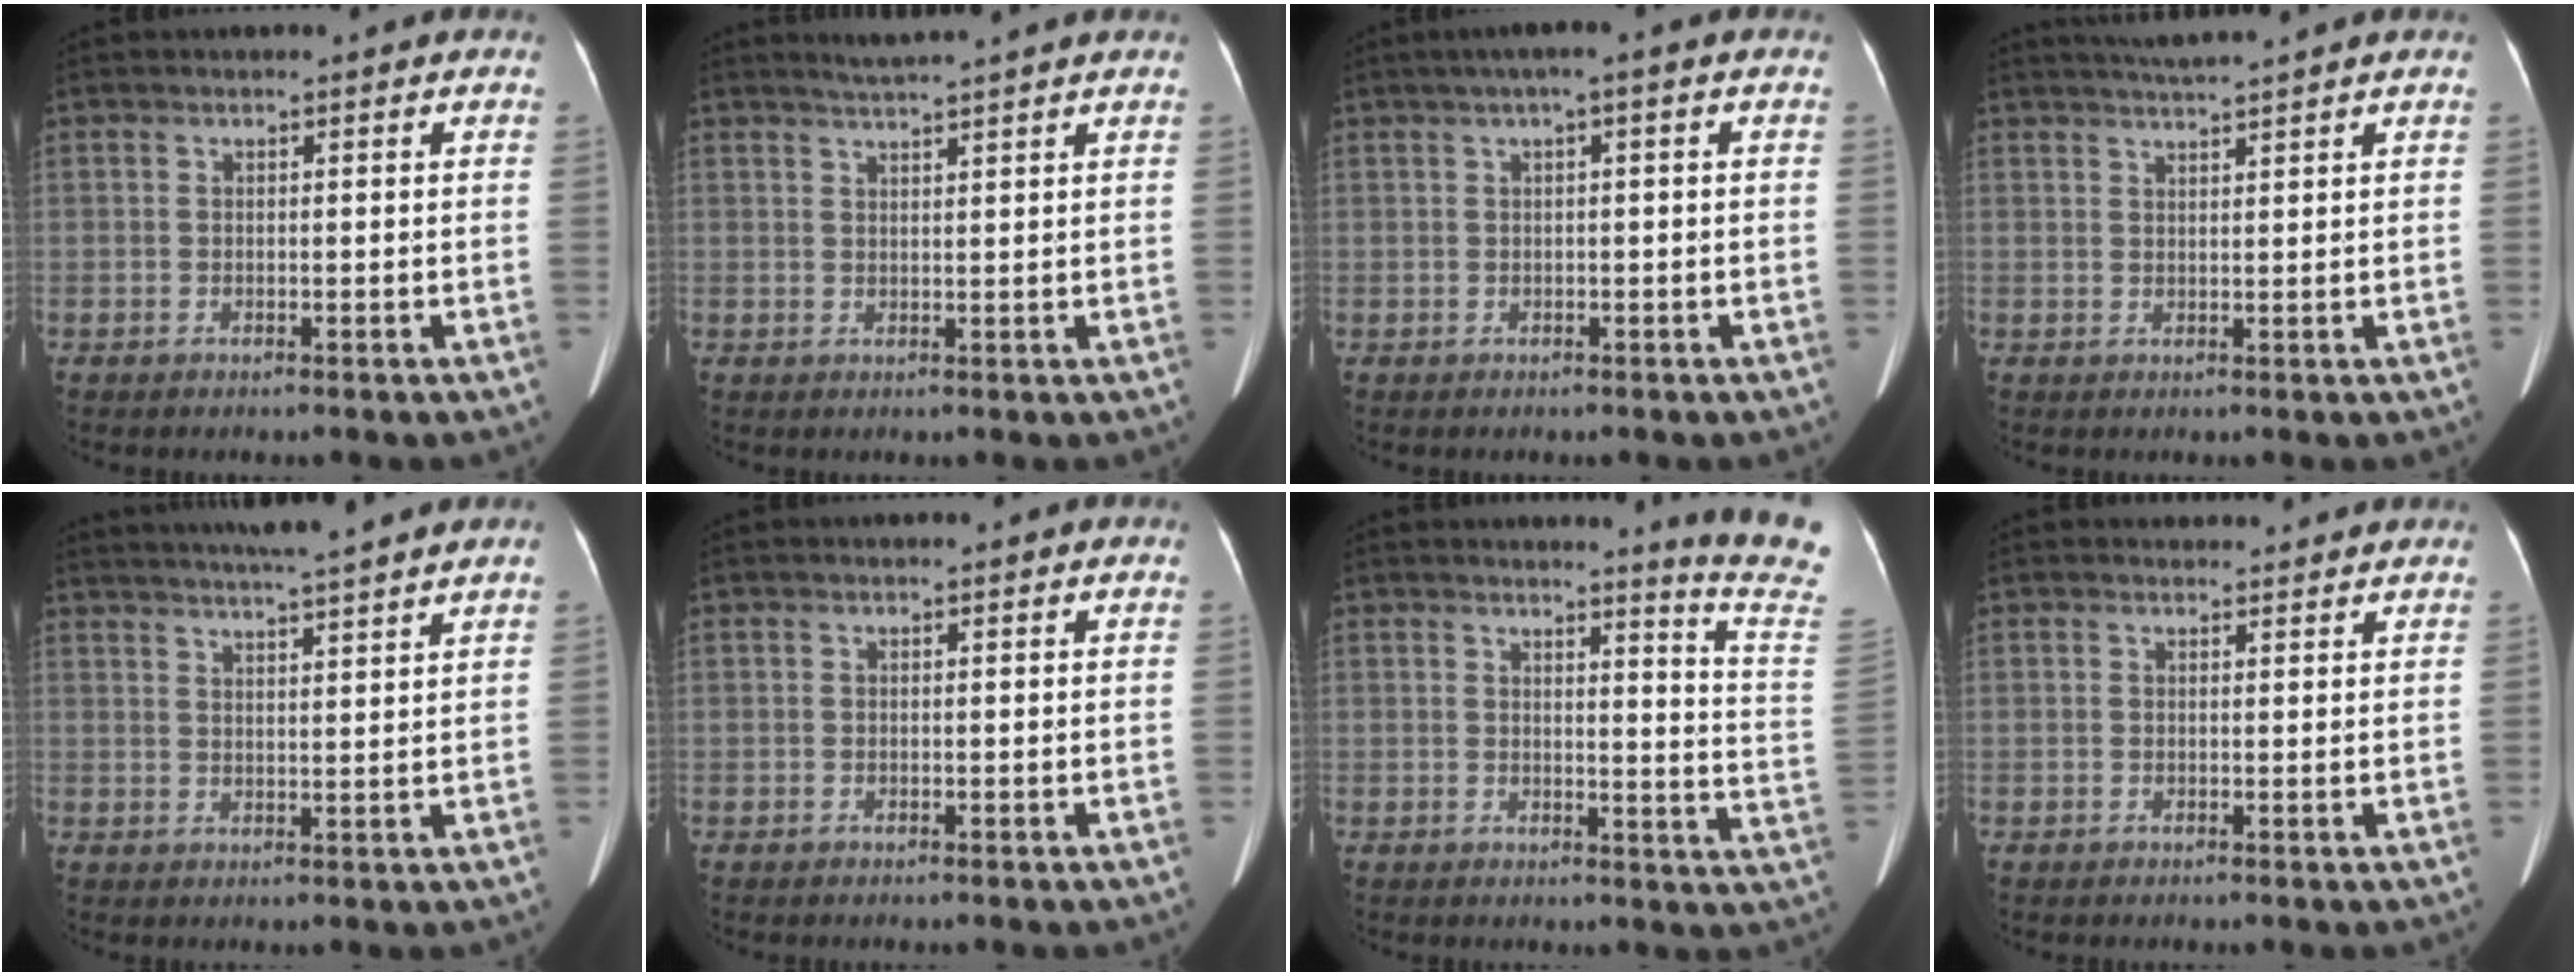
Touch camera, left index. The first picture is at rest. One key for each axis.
{"total": 4.1, "fx": 3.7, "fy": -1.0, "fz": 1.6, "tx": -0.026, "ty": 0.015, "tz": 0.061}
{"total": 3.0, "fx": 1.1, "fy": 0.1, "fz": 2.9, "tx": -0.051, "ty": 0.017, "tz": 0.016}
{"total": 4.5, "fx": 4.1, "fy": -1.1, "fz": 1.6, "tx": -0.026, "ty": 0.013, "tz": 0.071}
{"total": 11.1, "fx": 9.9, "fy": -1.2, "fz": 4.9, "tx": -0.087, "ty": 0.011, "tz": 0.139}
{"total": 0.0}
{"total": 10.1, "fx": 9.0, "fy": -2.7, "fz": 3.7, "tx": -0.049, "ty": -0.105, "tz": 0.085}
{"total": 2.6, "fx": 2.5, "fy": 0.7, "fz": 0.0, "tx": -0.007, "ty": 0.010, "tz": 0.029}